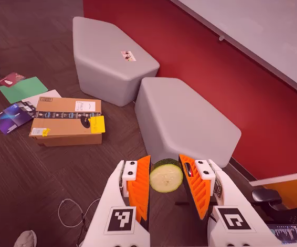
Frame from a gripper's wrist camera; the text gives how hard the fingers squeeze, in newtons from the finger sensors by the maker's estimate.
{"total": 9.3, "left": 9.5, "right": 9.1}